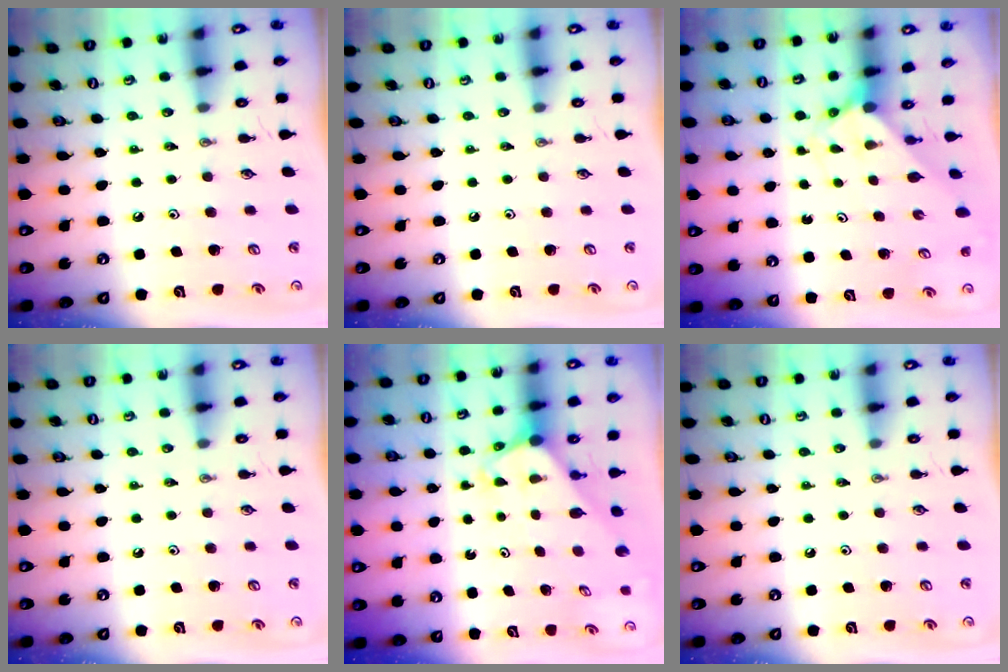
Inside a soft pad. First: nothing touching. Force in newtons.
{"total": 0.0}
{"total": 1.9, "press": 1.9, "slide": 0.2}
{"total": 0.0}
{"total": 2.0, "press": 2.0, "slide": 0.0}
{"total": 0.0}